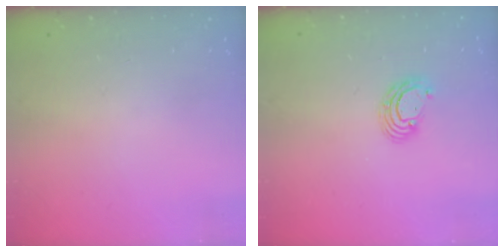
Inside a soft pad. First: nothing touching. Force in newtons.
{"total": 5.6, "press": 5.6, "slide": 0.3}